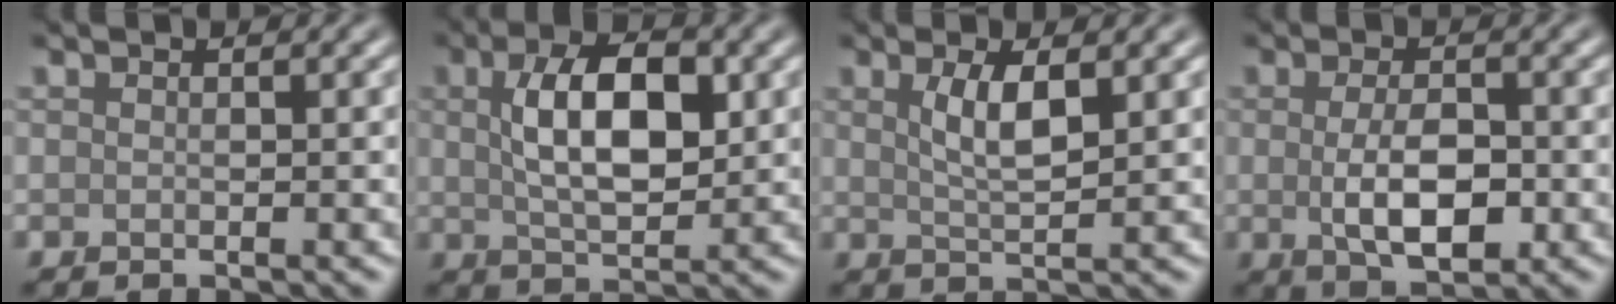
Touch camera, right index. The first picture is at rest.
{"total": 6.8, "force": [1.3, 3.2, 5.8], "torque": [-0.109, 0.005, 0.025]}
{"total": 3.1, "force": [1.1, 0.8, 2.8], "torque": [-0.054, -0.001, 0.023]}
{"total": 4.7, "force": [-0.6, 2.3, 4.0], "torque": [-0.077, -0.007, -0.007]}